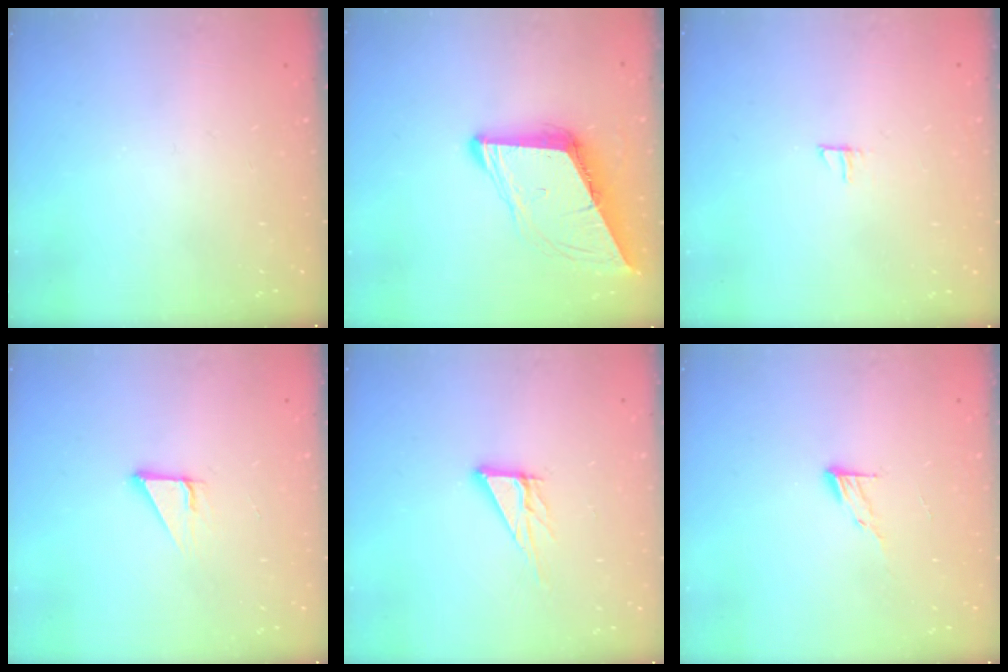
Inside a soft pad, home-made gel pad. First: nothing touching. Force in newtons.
{"total": 9.1, "press": 9.1, "slide": 0.4}
{"total": 3.7, "press": 3.7, "slide": 0.3}
{"total": 3.6, "press": 3.6, "slide": 0.1}
{"total": 8.0, "press": 8.0, "slide": 0.7}
{"total": 5.9, "press": 5.9, "slide": 0.6}